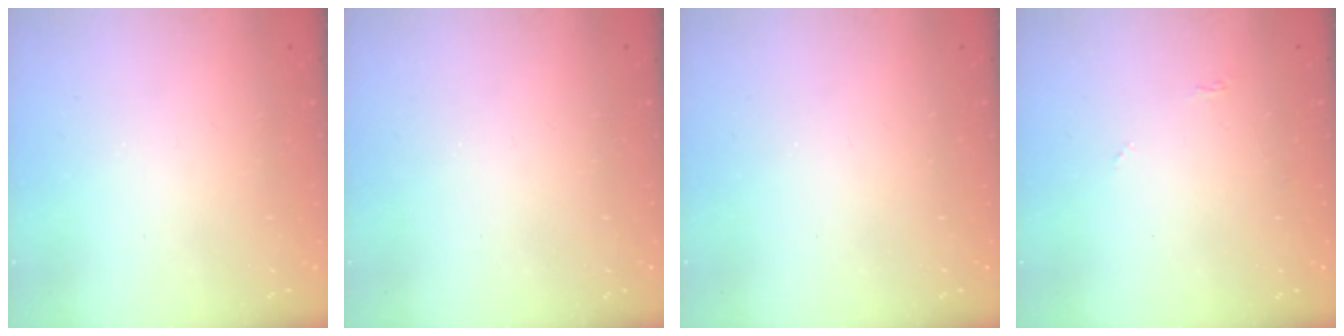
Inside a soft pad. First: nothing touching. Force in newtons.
{"total": 0.0}
{"total": 0.0}
{"total": 4.1, "press": 4.1, "slide": 0.5}